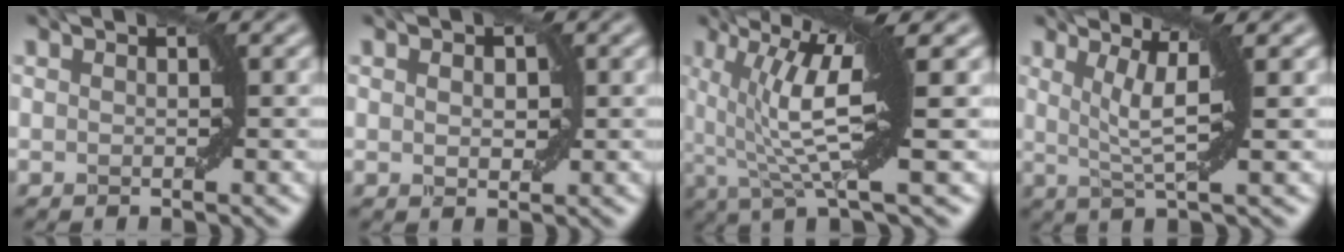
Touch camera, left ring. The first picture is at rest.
{"total": 1.4, "force": [0.4, 1.0, 0.9], "torque": [-0.014, -0.001, 0.009]}
{"total": 8.0, "force": [1.9, 1.5, 7.6], "torque": [-0.140, 0.003, 0.035]}
{"total": 4.1, "force": [1.1, 0.5, 3.9], "torque": [-0.076, -0.003, 0.026]}